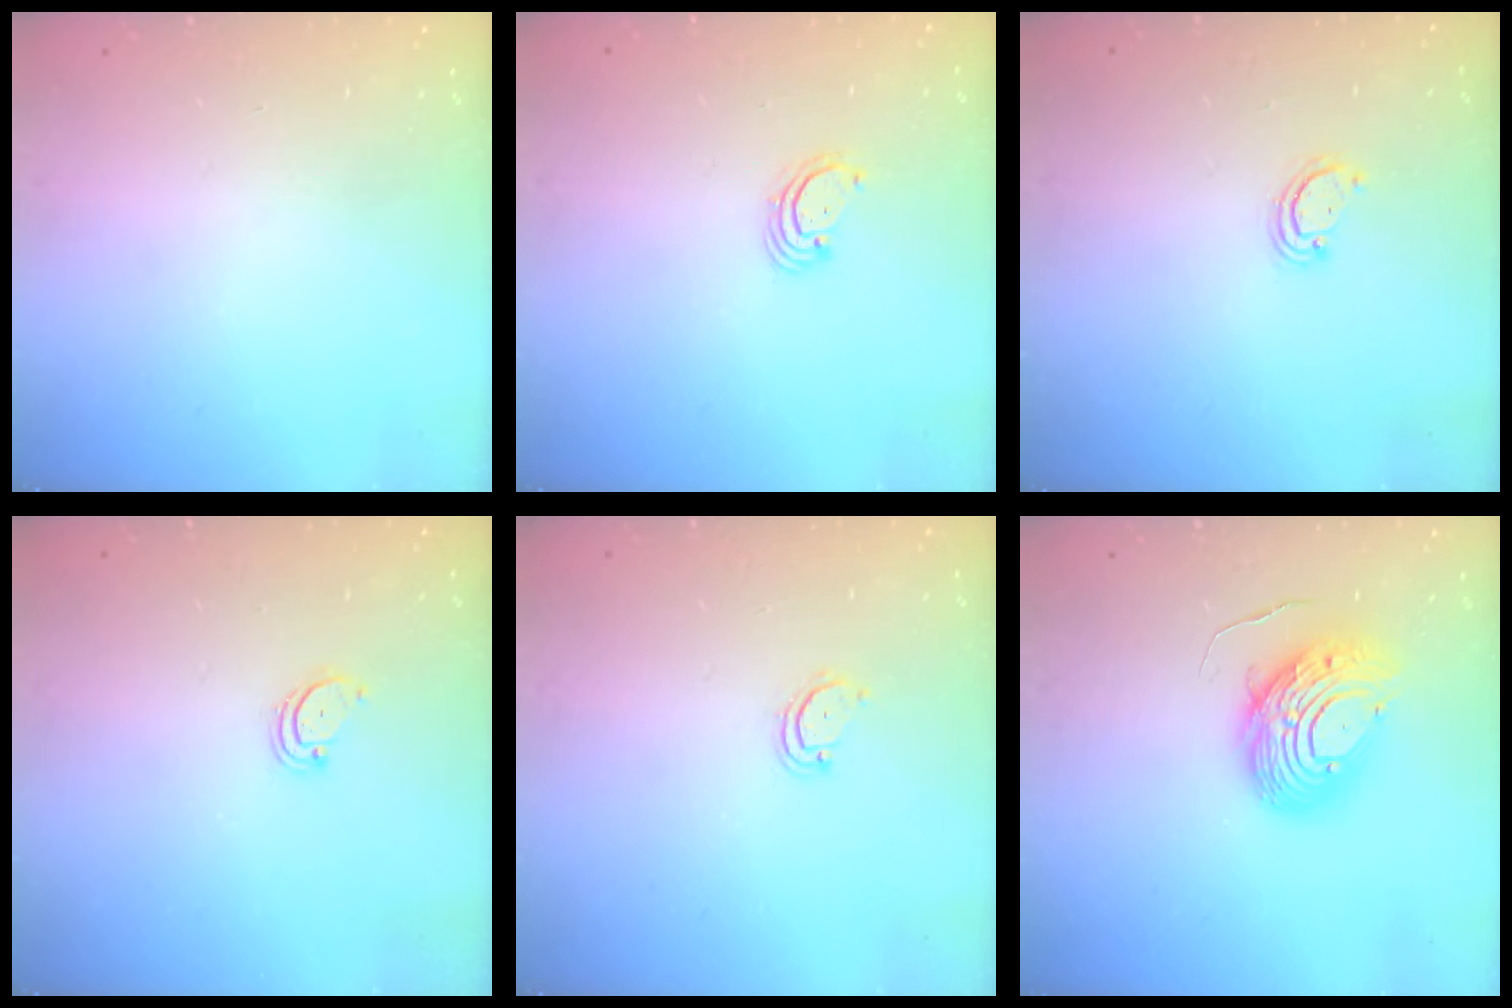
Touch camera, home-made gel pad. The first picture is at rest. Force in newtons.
{"total": 2.5, "press": 2.5, "slide": 0.3}
{"total": 2.3, "press": 2.3, "slide": 0.3}
{"total": 2.2, "press": 2.2, "slide": 0.3}
{"total": 3.3, "press": 3.3, "slide": 0.2}
{"total": 12.1, "press": 12.1, "slide": 1.4}